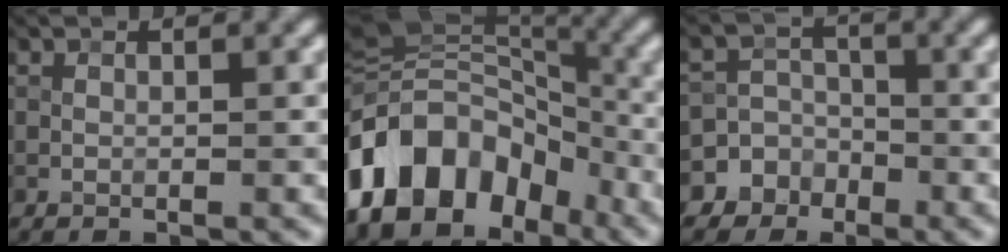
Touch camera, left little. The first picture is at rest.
{"total": 15.3, "force": [-7.4, 10.4, 8.4], "torque": [-0.184, 0.007, -0.138]}
{"total": 6.7, "force": [-3.6, 5.7, -0.1], "torque": [0.017, 0.005, -0.079]}